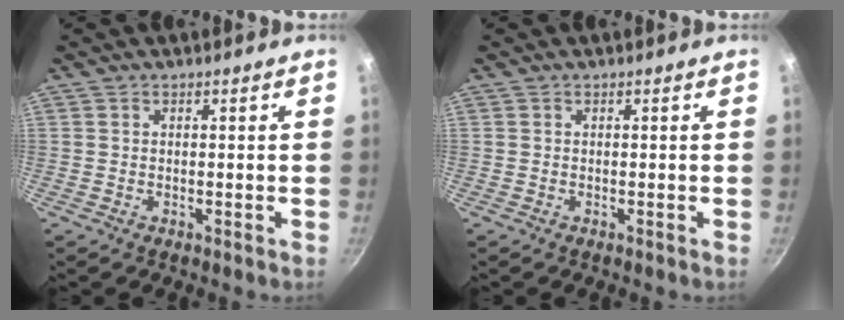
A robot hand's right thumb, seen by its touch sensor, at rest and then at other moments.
{"total": 0.0}